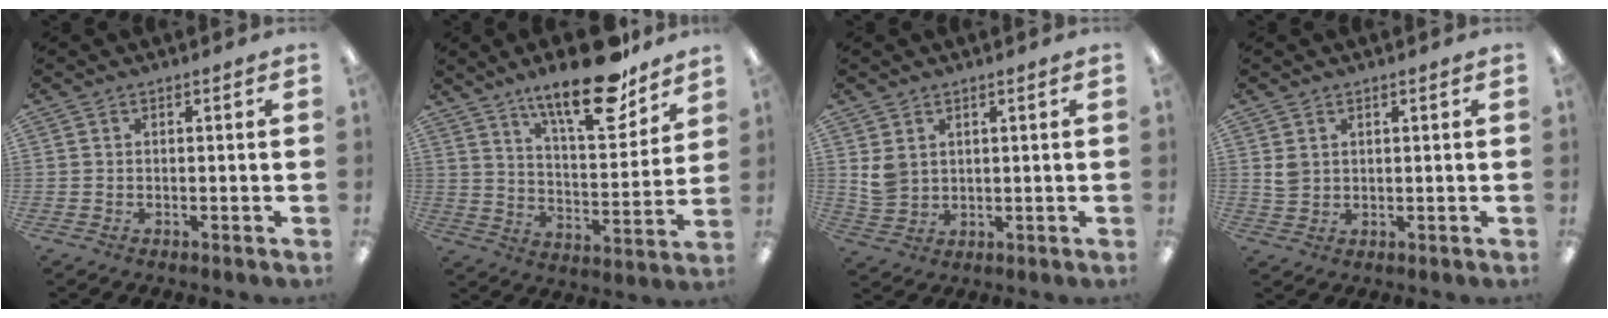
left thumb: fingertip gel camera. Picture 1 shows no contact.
{"total": 19.6, "force": [14.2, 6.2, 12.0], "torque": [-0.185, -0.084, 0.233]}
{"total": 4.5, "force": [2.1, 3.5, 1.9], "torque": [-0.034, -0.001, 0.042]}
{"total": 3.1, "force": [1.5, 2.4, 1.2], "torque": [-0.027, 0.003, 0.029]}